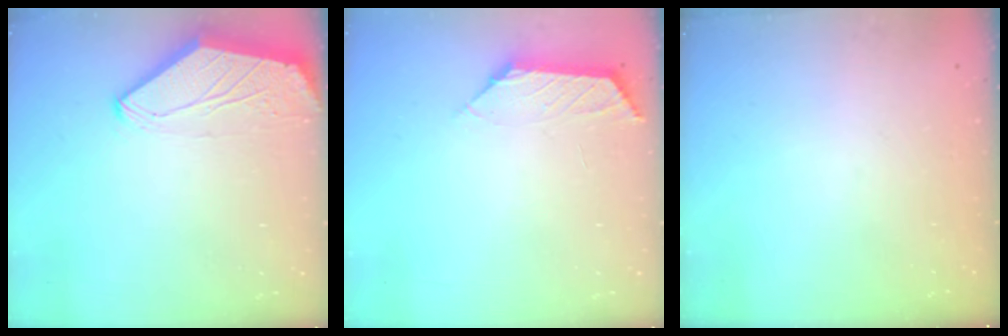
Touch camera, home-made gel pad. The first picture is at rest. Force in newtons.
{"total": 2.8, "press": 2.8, "slide": 0.3}
{"total": 0.0}